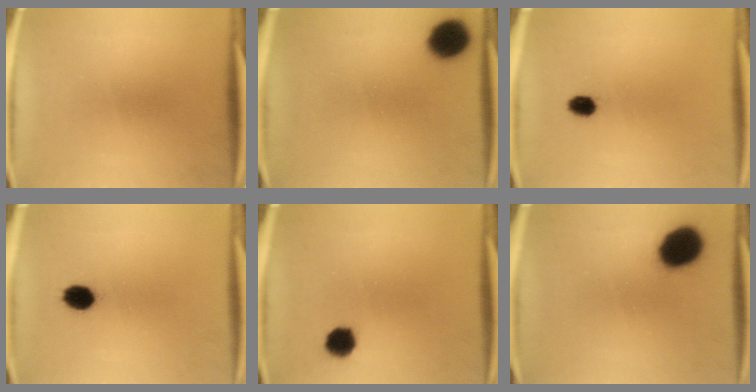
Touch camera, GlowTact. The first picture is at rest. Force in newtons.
{"total": 10.1}
{"total": 2.7}
{"total": 4.7}
{"total": 4.6}
{"total": 12.9}